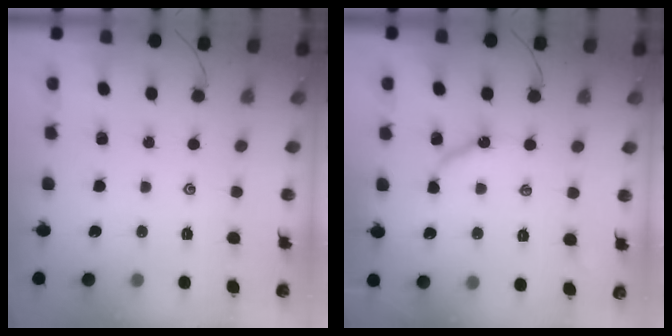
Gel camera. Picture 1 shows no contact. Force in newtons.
{"total": 6.3, "press": 6.3, "slide": 0.4}